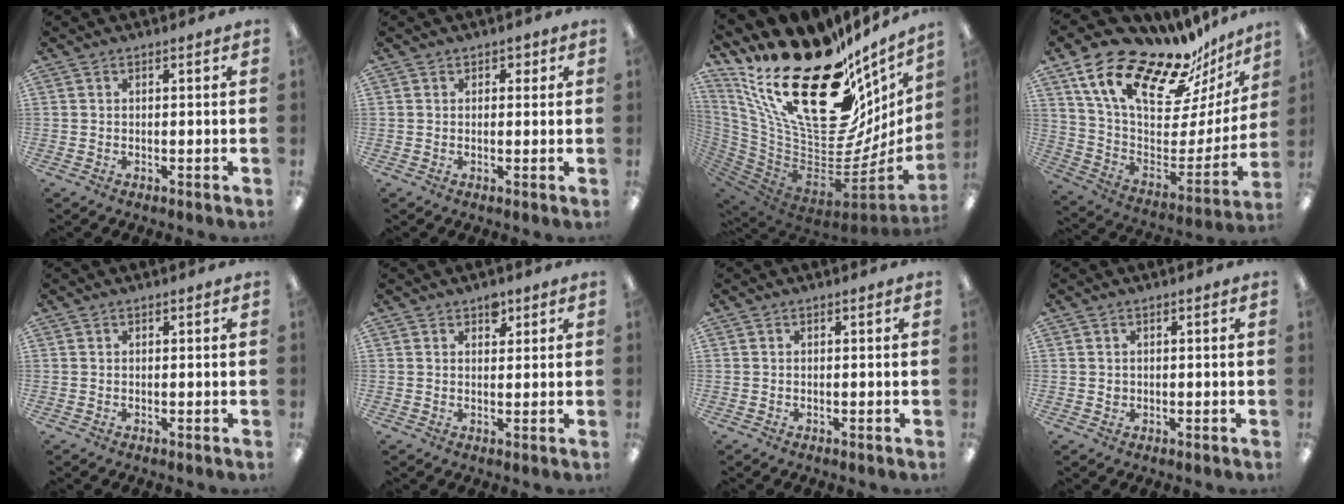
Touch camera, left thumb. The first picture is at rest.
{"total": 1.6, "force": [0.7, 1.4, 0.5], "torque": [0.006, -0.003, 0.008]}
{"total": 37.5, "force": [17.3, 18.9, 27.3], "torque": [-0.450, -0.153, 0.346]}
{"total": 22.3, "force": [16.8, 8.0, 12.2], "torque": [-0.202, -0.125, 0.292]}
{"total": 0.5, "force": [0.4, 0.4, 0.0], "torque": [0.000, 0.002, 0.007]}
{"total": 3.2, "force": [2.2, 2.0, 1.3], "torque": [0.004, -0.010, 0.034]}
{"total": 0.0}
{"total": 1.0, "force": [0.2, 0.9, 0.1], "torque": [0.005, 0.002, 0.001]}